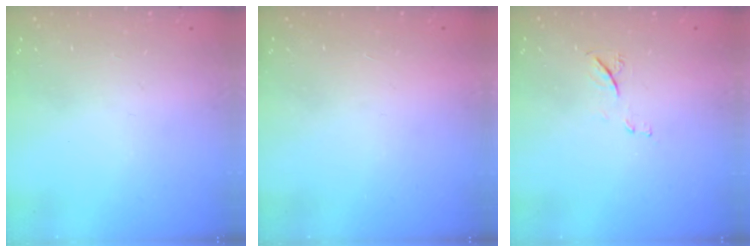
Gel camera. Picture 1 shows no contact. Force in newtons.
{"total": 1.5, "press": 1.5, "slide": 0.1}
{"total": 5.6, "press": 5.6, "slide": 0.7}